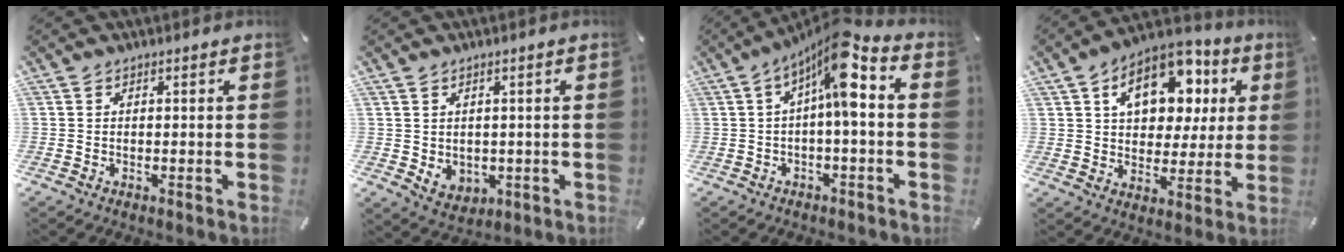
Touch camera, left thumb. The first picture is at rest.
{"total": 4.2, "force": [1.1, 3.9, 1.0], "torque": [-0.011, -0.012, 0.019]}
{"total": 11.3, "force": [2.4, 3.3, 10.5], "torque": [-0.176, -0.019, 0.037]}
{"total": 16.1, "force": [6.8, 10.7, 9.9], "torque": [-0.147, -0.022, 0.122]}